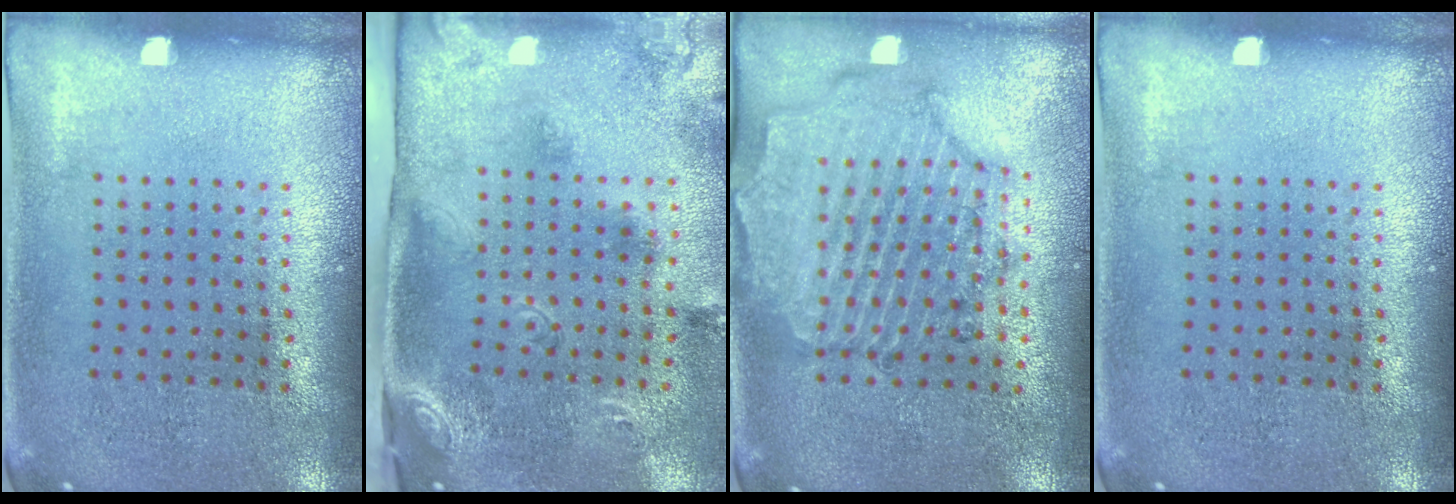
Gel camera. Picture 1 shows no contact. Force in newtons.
{"total": 3.0, "press": 1.8, "slide": 2.3}
{"total": 1.7, "press": 1.6, "slide": 0.3}
{"total": 0.0}